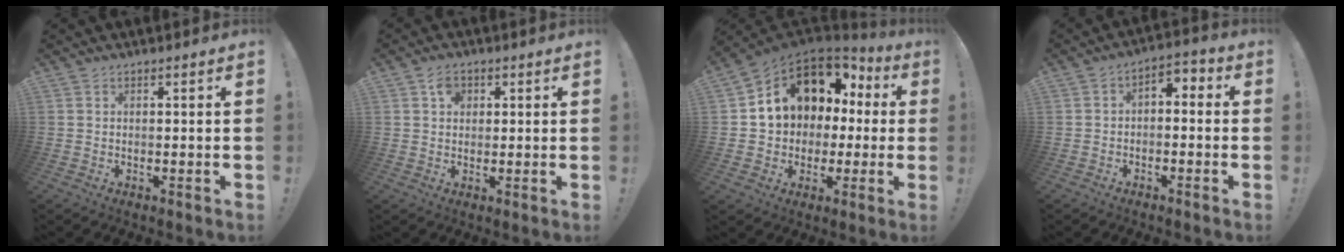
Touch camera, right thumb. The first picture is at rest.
{"total": 4.0, "force": [1.5, 3.3, 1.8], "torque": [-0.020, -0.002, 0.024]}
{"total": 11.9, "force": [4.4, 9.5, 5.7], "torque": [-0.089, -0.026, 0.093]}
{"total": 4.1, "force": [-2.9, 2.2, 1.9], "torque": [-0.033, 0.016, -0.054]}